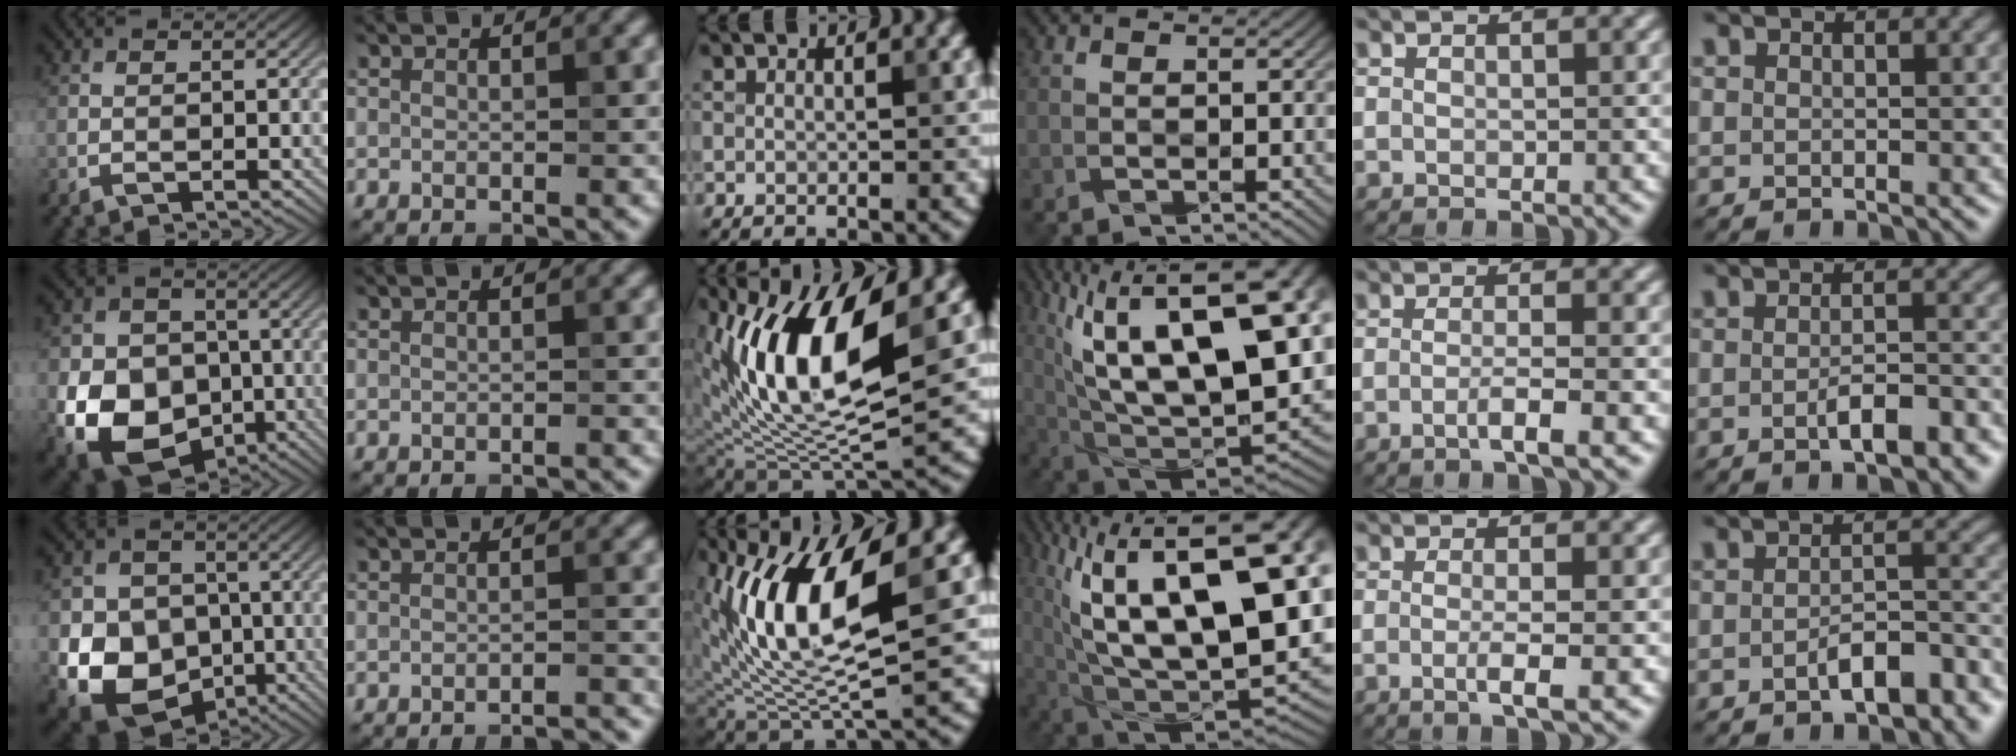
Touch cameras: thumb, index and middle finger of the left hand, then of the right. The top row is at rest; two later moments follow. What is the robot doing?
{"motion": "wrap", "object": "bandage"}